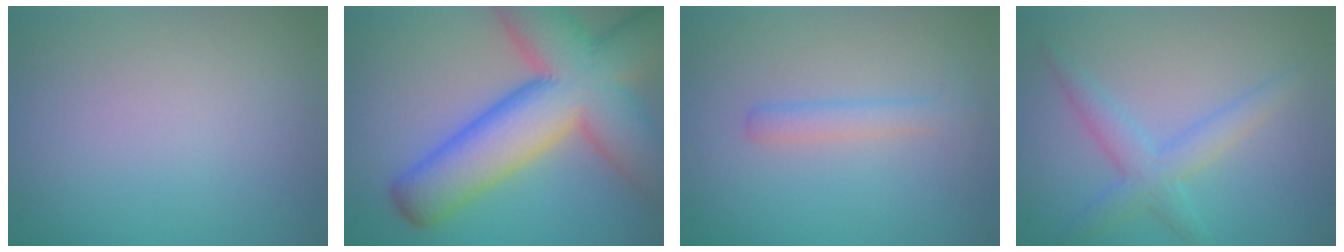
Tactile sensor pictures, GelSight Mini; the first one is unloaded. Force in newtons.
{"total": 14.5, "press": 14.4, "slide": 0.8}
{"total": 1.8, "press": 1.8, "slide": 0.1}
{"total": 3.2, "press": 3.2, "slide": 0.1}